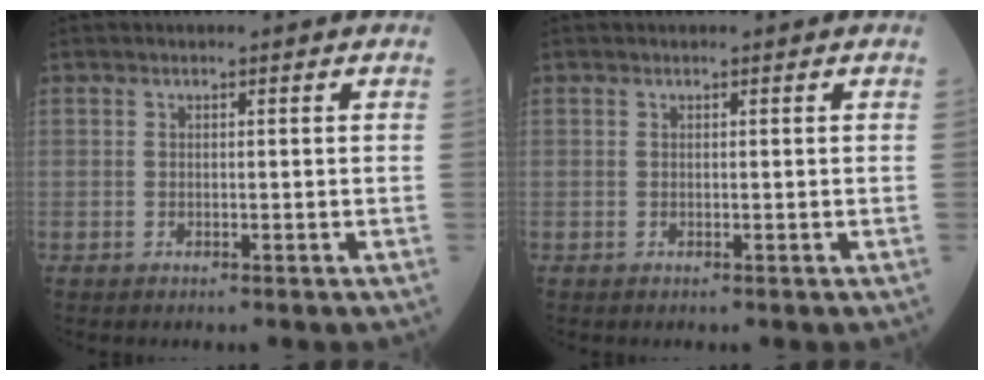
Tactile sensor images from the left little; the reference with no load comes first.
{"total": 0.0}